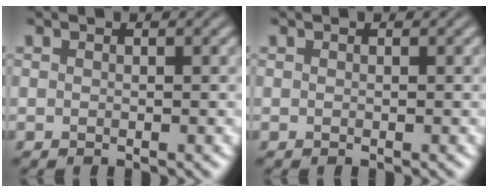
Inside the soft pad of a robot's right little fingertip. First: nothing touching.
{"total": 0.0}